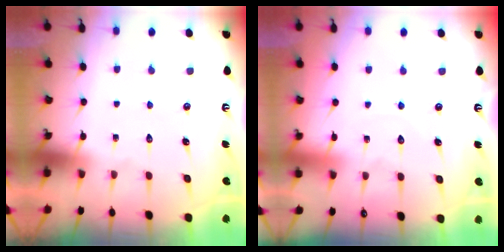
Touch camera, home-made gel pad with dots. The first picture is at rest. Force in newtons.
{"total": 3.2, "press": 3.2, "slide": 0.3}